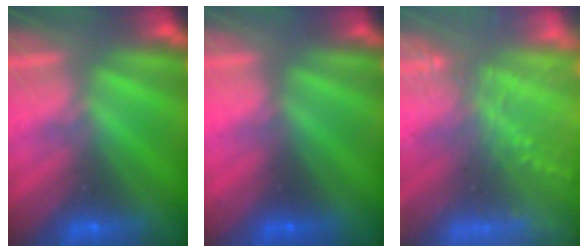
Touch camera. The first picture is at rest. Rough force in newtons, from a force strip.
{"total": 3.5}
{"total": 7.3}